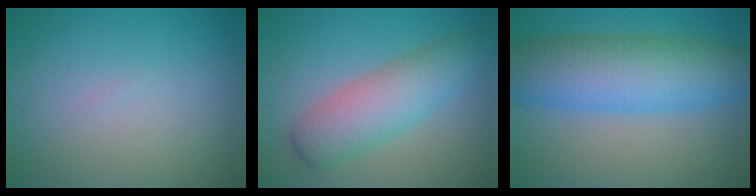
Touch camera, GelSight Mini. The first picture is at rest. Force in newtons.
{"total": 5.7, "press": 5.7, "slide": 0.1}
{"total": 9.7, "press": 9.7, "slide": 0.3}